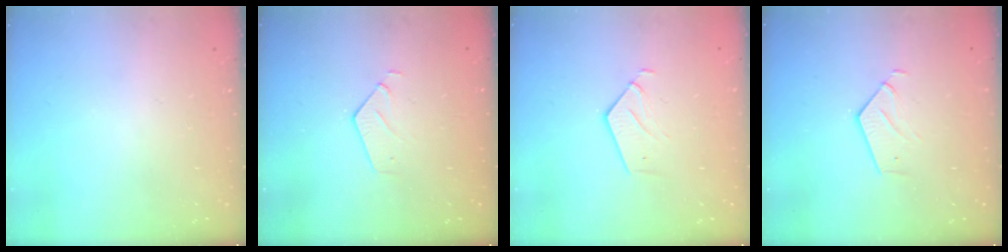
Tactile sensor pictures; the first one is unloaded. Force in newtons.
{"total": 2.6, "press": 2.6, "slide": 0.2}
{"total": 3.1, "press": 3.1, "slide": 0.2}
{"total": 3.6, "press": 3.6, "slide": 0.3}